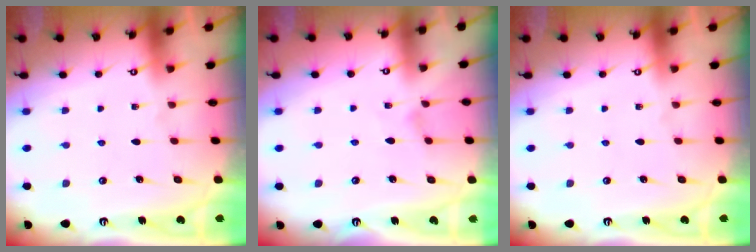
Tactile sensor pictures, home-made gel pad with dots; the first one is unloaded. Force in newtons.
{"total": 0.7, "press": 0.7, "slide": 0.2}
{"total": 0.0}